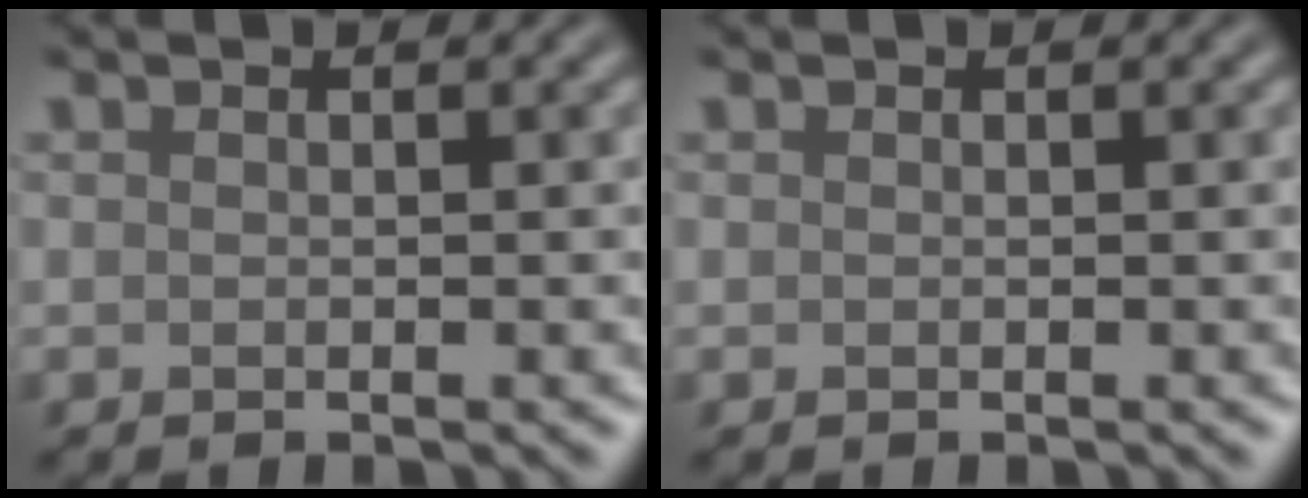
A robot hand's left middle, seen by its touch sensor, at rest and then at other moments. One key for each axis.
{"total": 0.0}